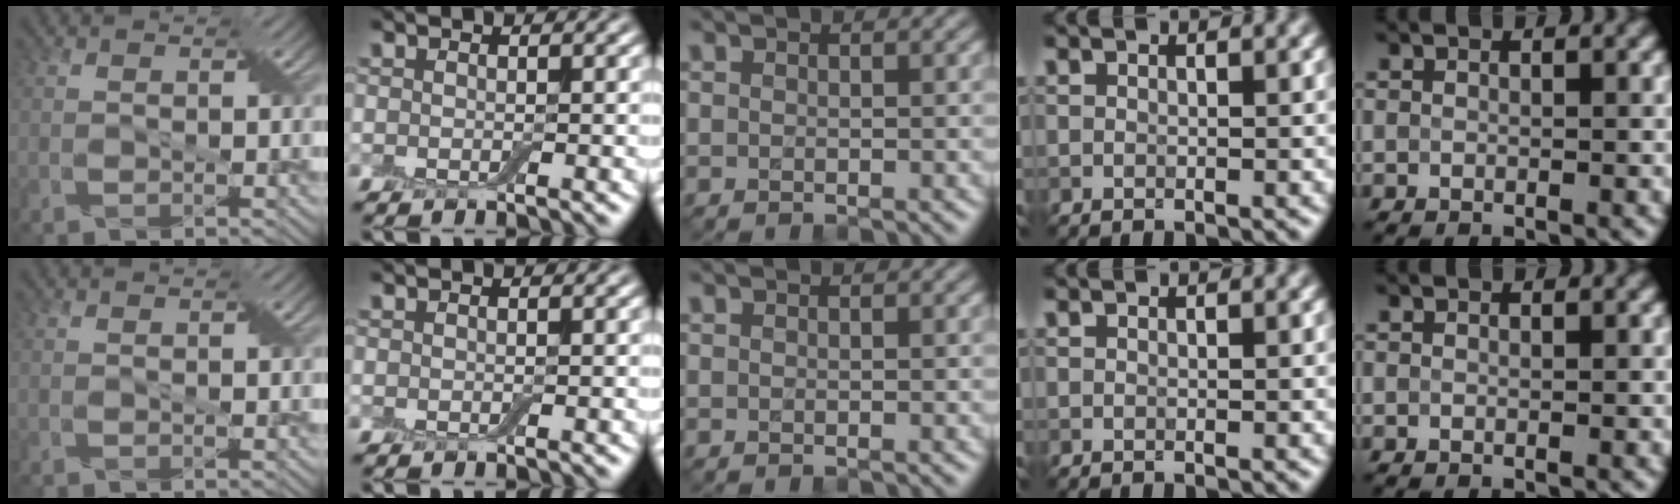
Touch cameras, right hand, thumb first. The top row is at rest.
{}